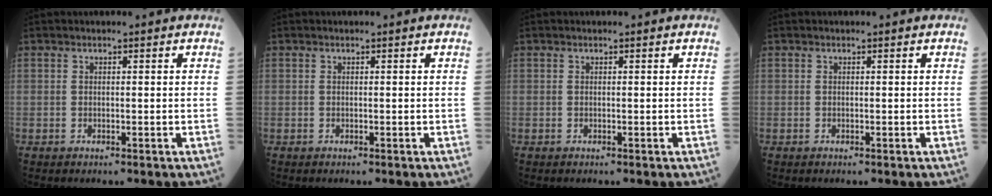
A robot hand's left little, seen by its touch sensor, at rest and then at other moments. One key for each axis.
{"total": 0.0}
{"total": 0.0}
{"total": 0.0}